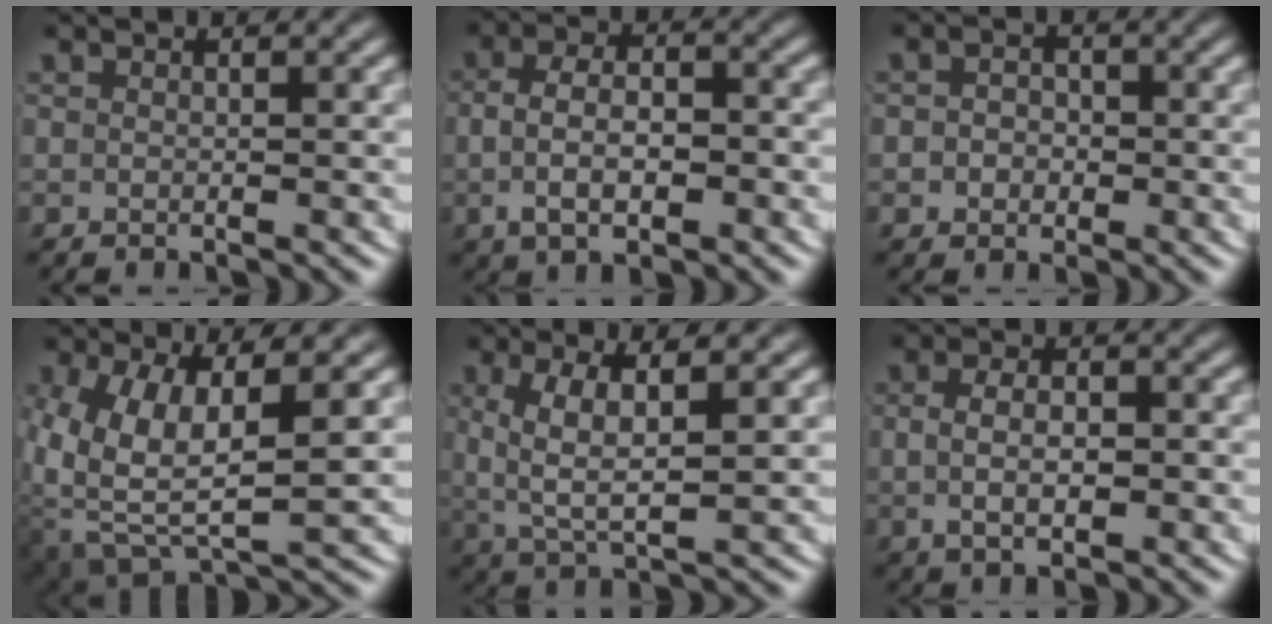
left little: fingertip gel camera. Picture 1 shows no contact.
{"total": 4.8, "force": [-1.2, 2.6, 3.9], "torque": [-0.061, 0.000, -0.017]}
{"total": 2.1, "force": [-0.7, 1.9, 0.7], "torque": [-0.007, -0.004, -0.013]}
{"total": 9.9, "force": [-1.2, 6.5, 7.4], "torque": [-0.155, -0.046, 0.008]}
{"total": 4.1, "force": [0.5, 1.3, 3.8], "torque": [-0.083, -0.008, 0.020]}
{"total": 3.3, "force": [-0.4, 1.6, 2.9], "torque": [-0.041, -0.002, 0.000]}